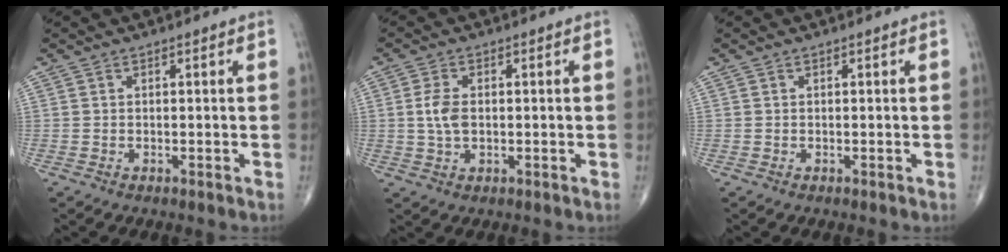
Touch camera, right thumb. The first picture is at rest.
{"total": 4.5, "force": [0.2, 2.6, 3.6], "torque": [-0.078, 0.002, 0.004]}
{"total": 0.0}